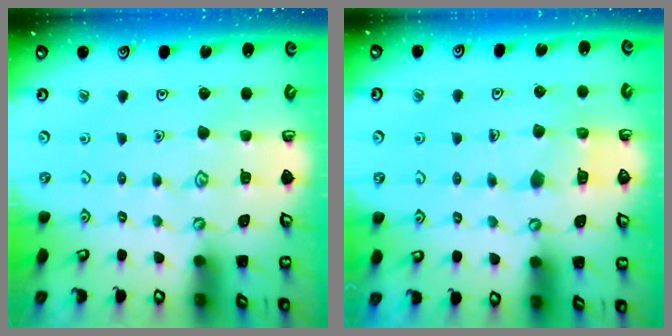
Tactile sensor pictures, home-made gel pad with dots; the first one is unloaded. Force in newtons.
{"total": 4.0, "press": 4.0, "slide": 0.4}